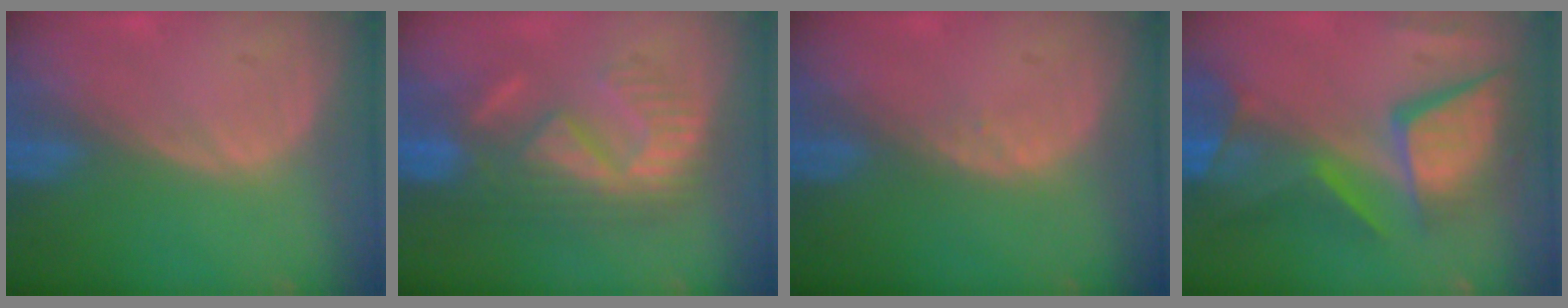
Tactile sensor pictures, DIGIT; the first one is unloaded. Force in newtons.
{"total": 8.9, "press": 8.8, "slide": 1.8}
{"total": 0.7, "press": 0.6, "slide": 0.2}
{"total": 12.4, "press": 10.1, "slide": 7.1}